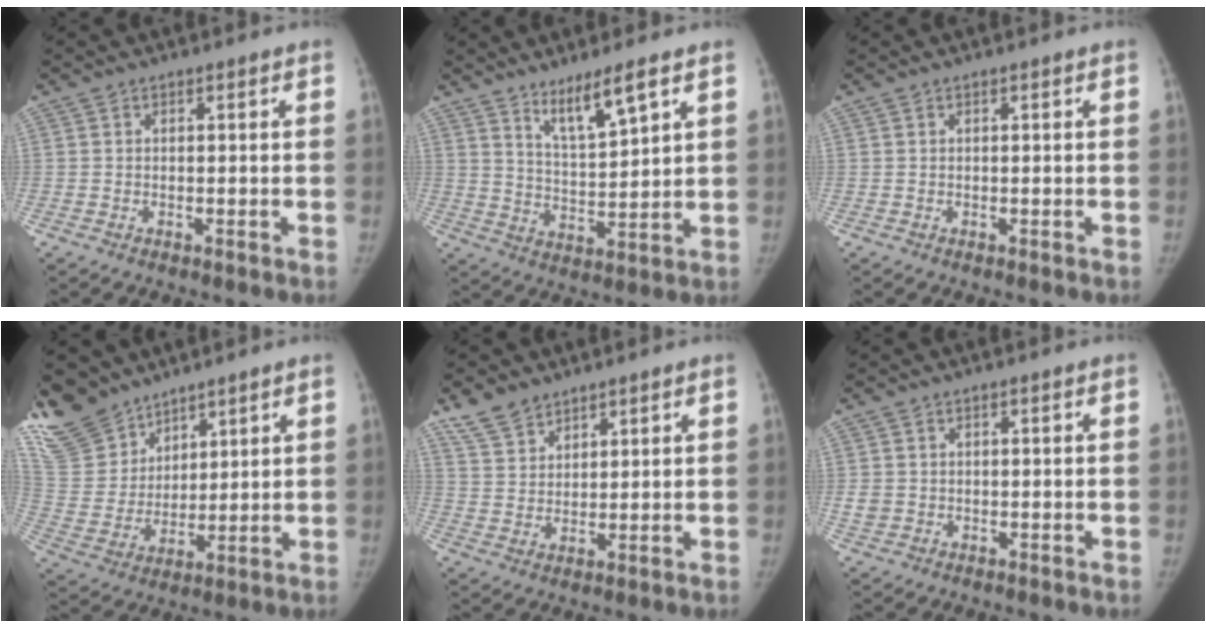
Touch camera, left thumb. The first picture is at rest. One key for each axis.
{"total": 7.8, "fx": 5.4, "fy": 1.0, "fz": 5.5, "tx": -0.096, "ty": -0.048, "tz": 0.105}
{"total": 0.0}
{"total": 15.5, "fx": 12.4, "fy": 8.5, "fz": 4.0, "tx": -0.068, "ty": -0.046, "tz": 0.257}
{"total": 6.0, "fx": 4.7, "fy": 3.3, "fz": 1.6, "tx": -0.016, "ty": -0.020, "tz": 0.100}
{"total": 1.8, "fx": -0.2, "fy": 1.7, "fz": 0.5, "tx": -0.008, "ty": 0.001, "tz": 0.001}